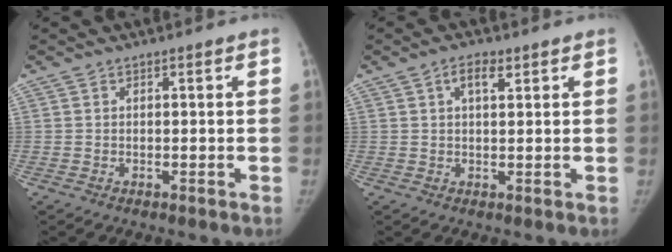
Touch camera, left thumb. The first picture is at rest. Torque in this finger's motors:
{"motor_torque": [0.28, 0.18, 0.38, -0.55, 0.09]}